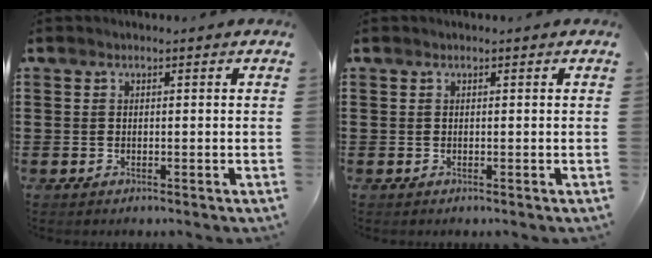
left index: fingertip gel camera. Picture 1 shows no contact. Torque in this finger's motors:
{"motor_torque": [0.01, 0.01, 0.00, 0.00]}